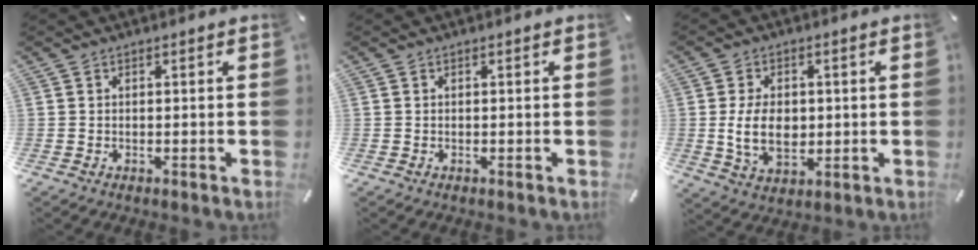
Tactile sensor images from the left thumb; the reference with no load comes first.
{"total": 0.0}
{"total": 10.3, "force": [-0.1, 7.0, 7.6], "torque": [-0.159, -0.002, -0.005]}